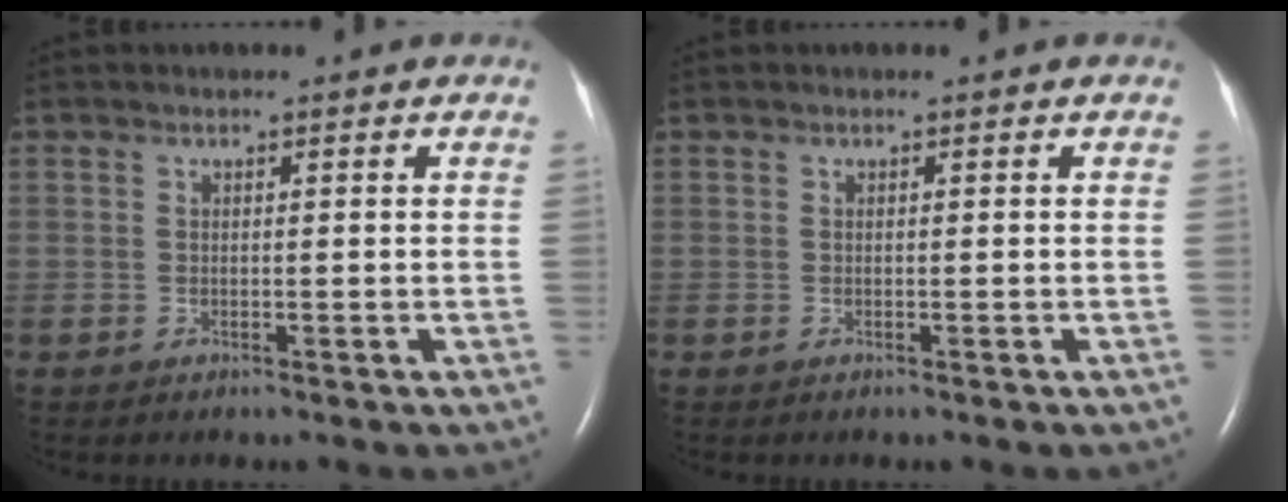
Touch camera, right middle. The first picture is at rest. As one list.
[{"total": 0.0}]